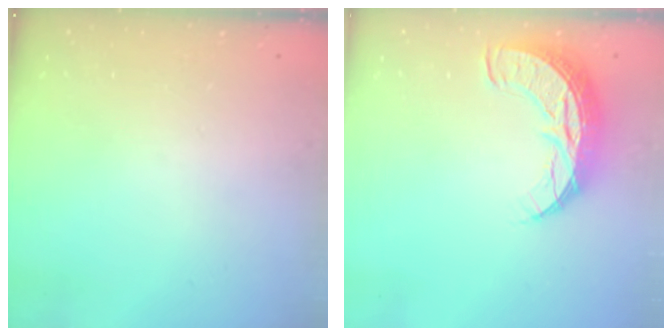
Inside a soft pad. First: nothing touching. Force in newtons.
{"total": 11.5, "press": 11.5, "slide": 0.9}